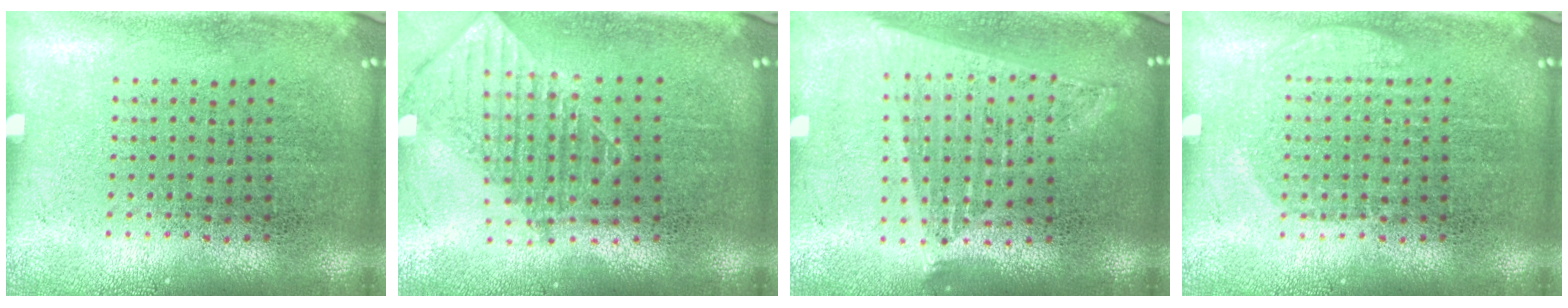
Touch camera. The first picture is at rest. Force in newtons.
{"total": 1.2, "press": 1.1, "slide": 0.6}
{"total": 1.7, "press": 1.5, "slide": 0.8}
{"total": 1.6, "press": 1.5, "slide": 0.4}